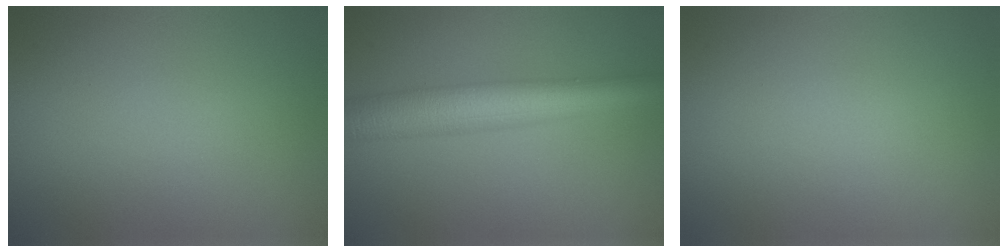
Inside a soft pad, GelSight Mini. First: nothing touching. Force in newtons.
{"total": 7.7, "press": 7.7, "slide": 0.0}
{"total": 0.0}